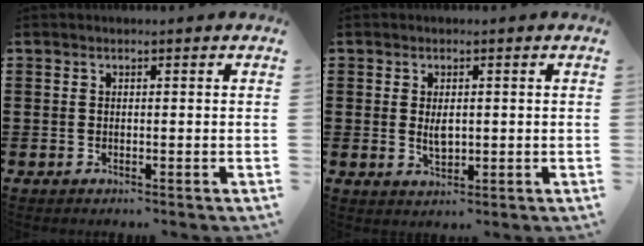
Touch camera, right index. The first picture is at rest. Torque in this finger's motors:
{"motor_torque": [1.06, 1.08, 0.01, 0.00]}